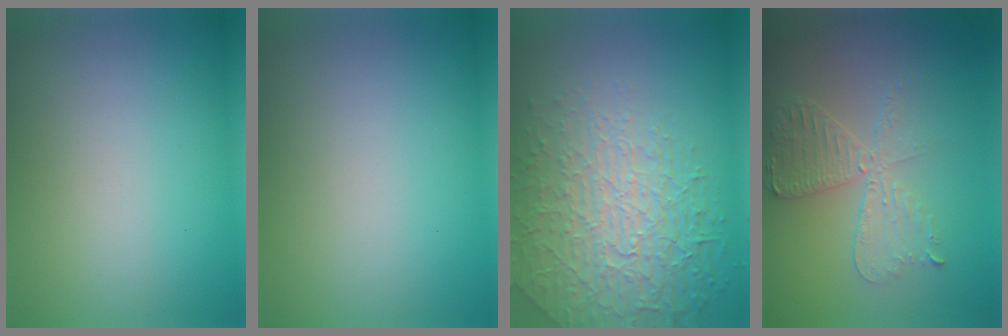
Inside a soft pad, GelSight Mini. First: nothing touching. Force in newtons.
{"total": 0.0}
{"total": 7.0, "press": 5.6, "slide": 4.2}
{"total": 4.1, "press": 3.4, "slide": 2.2}